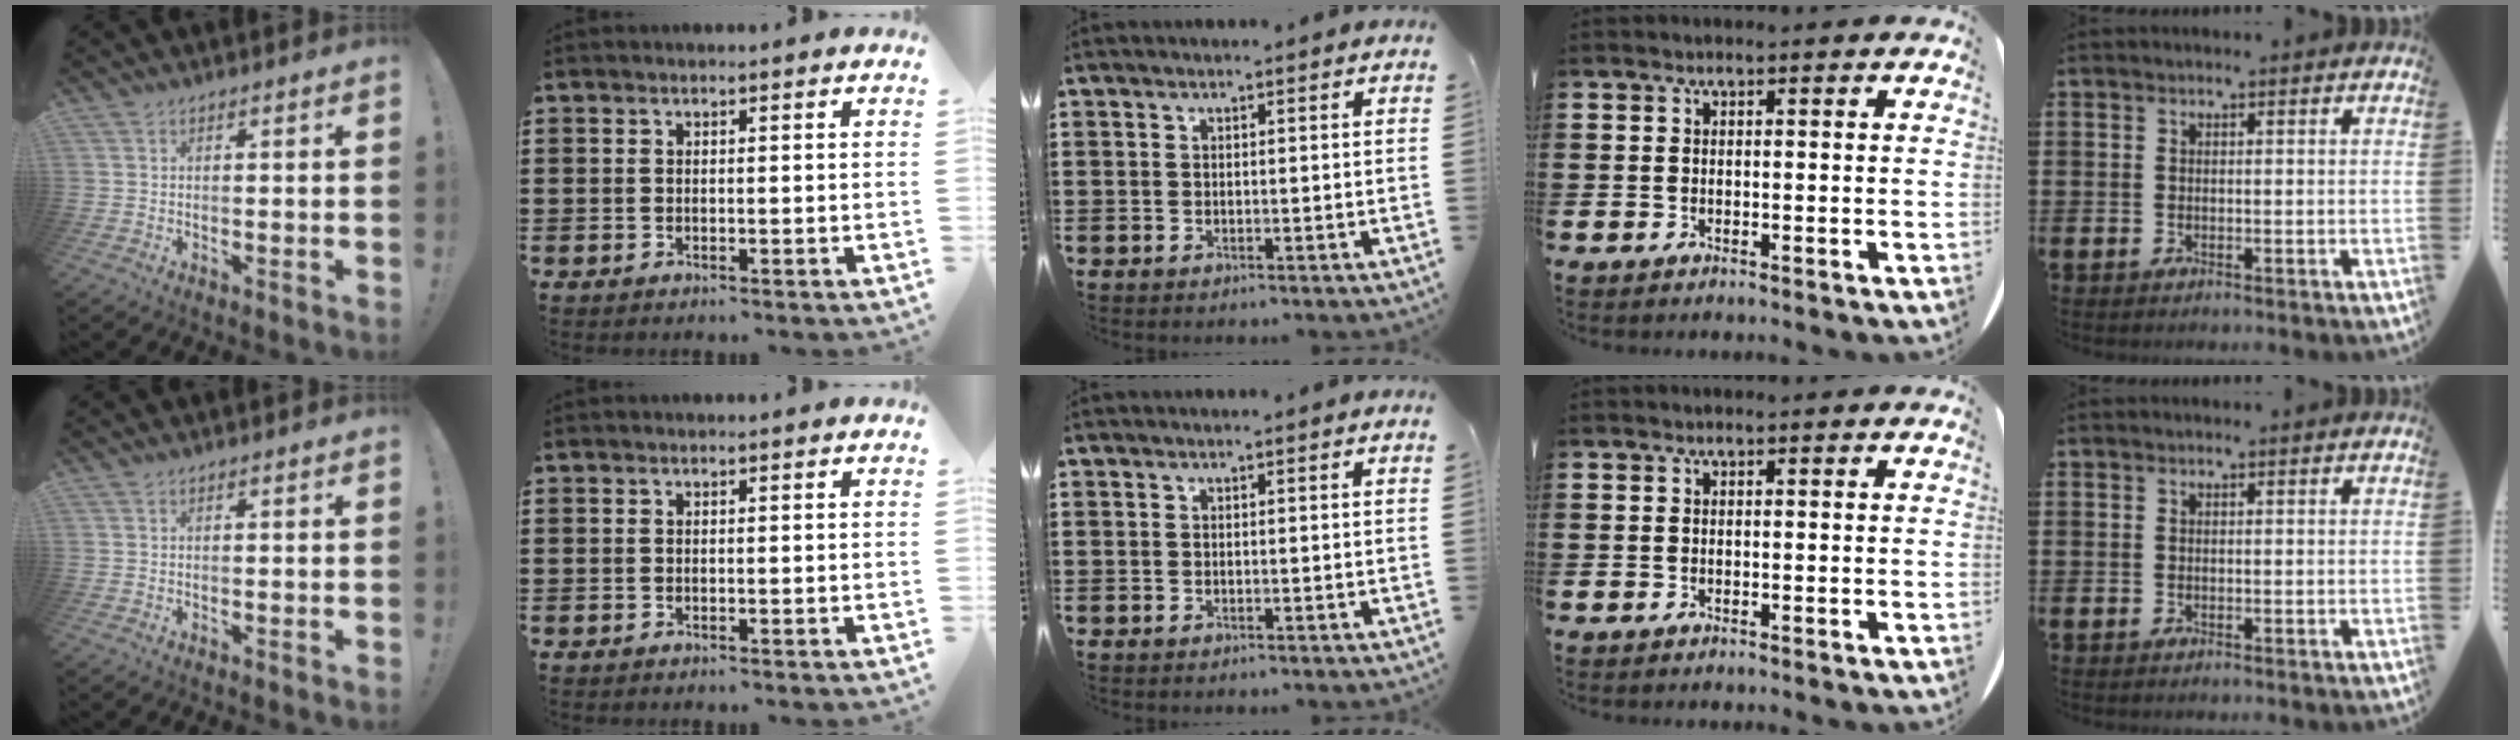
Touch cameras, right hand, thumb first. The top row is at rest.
{}